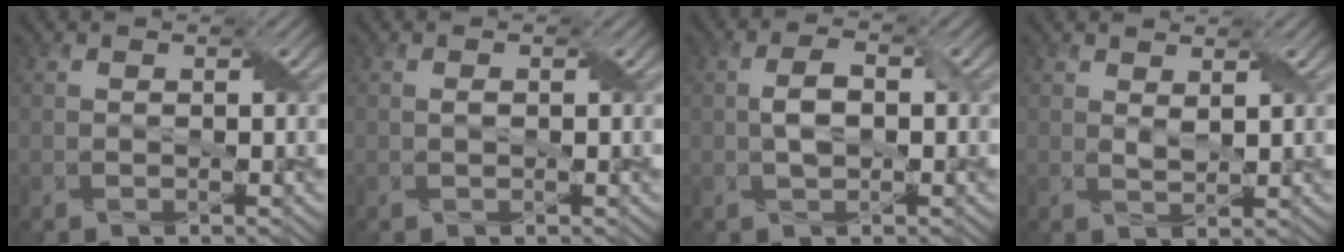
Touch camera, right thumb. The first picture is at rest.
{"total": 0.6, "force": [0.1, 0.3, 0.5], "torque": [-0.013, 0.002, 0.002]}
{"total": 3.3, "force": [-0.1, 1.7, 2.9], "torque": [-0.061, 0.004, -0.002]}
{"total": 1.4, "force": [1.1, 0.4, 0.9], "torque": [-0.025, -0.004, 0.024]}